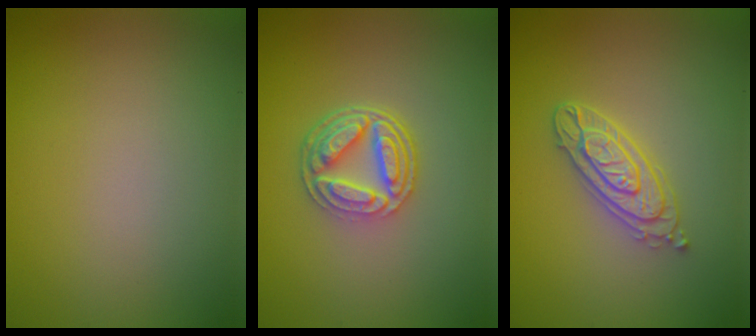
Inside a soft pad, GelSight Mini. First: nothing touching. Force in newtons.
{"total": 5.0, "press": 3.7, "slide": 3.3}
{"total": 3.0, "press": 2.9, "slide": 0.6}